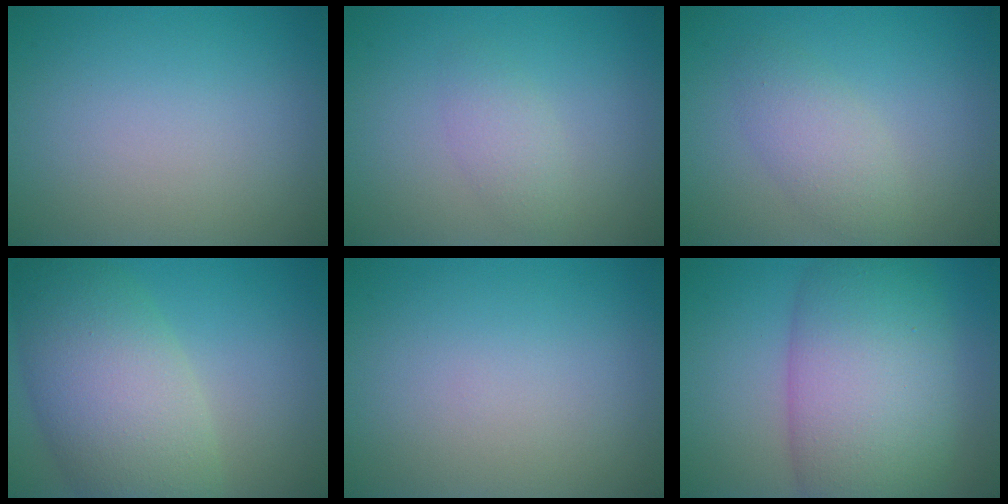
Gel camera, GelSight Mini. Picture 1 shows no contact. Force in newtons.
{"total": 1.7, "press": 1.7, "slide": 0.1}
{"total": 2.7, "press": 2.6, "slide": 0.1}
{"total": 8.6, "press": 8.6, "slide": 0.7}
{"total": 0.0}
{"total": 11.1, "press": 11.1, "slide": 0.4}